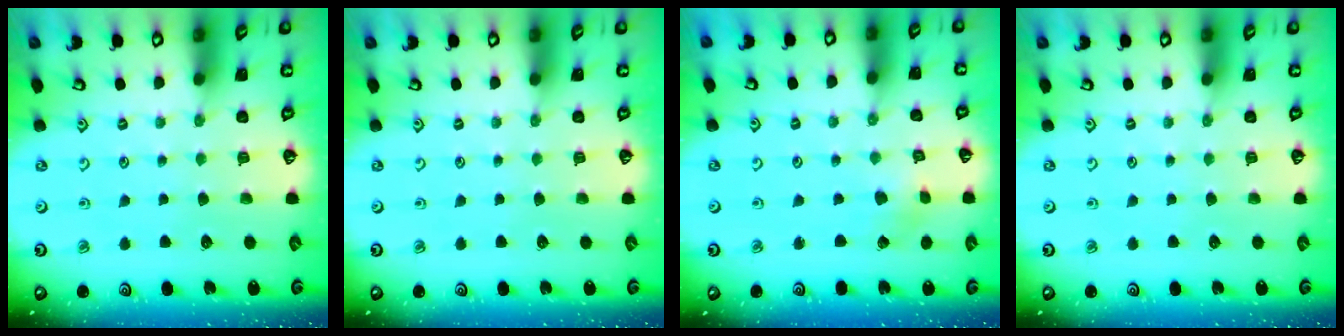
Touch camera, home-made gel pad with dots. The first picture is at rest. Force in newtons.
{"total": 0.0}
{"total": 1.6, "press": 1.6, "slide": 0.2}
{"total": 0.0}